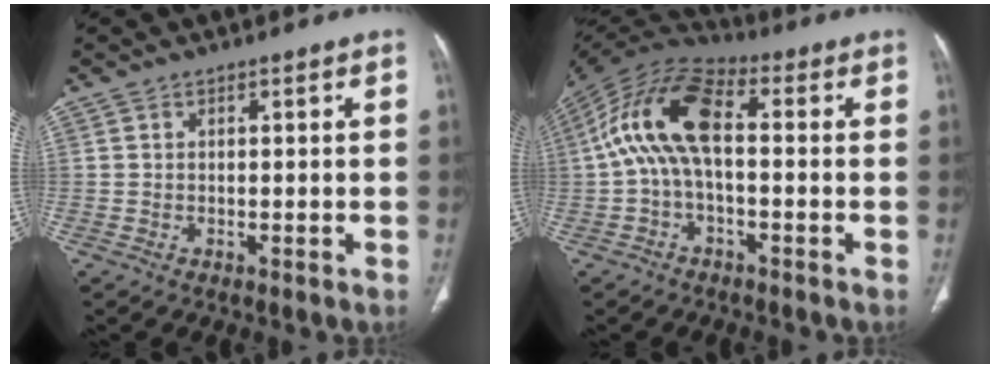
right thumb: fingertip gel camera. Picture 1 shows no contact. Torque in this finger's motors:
{"motor_torque": [1.59, 2.24, 1.95, -0.31, 0.25]}